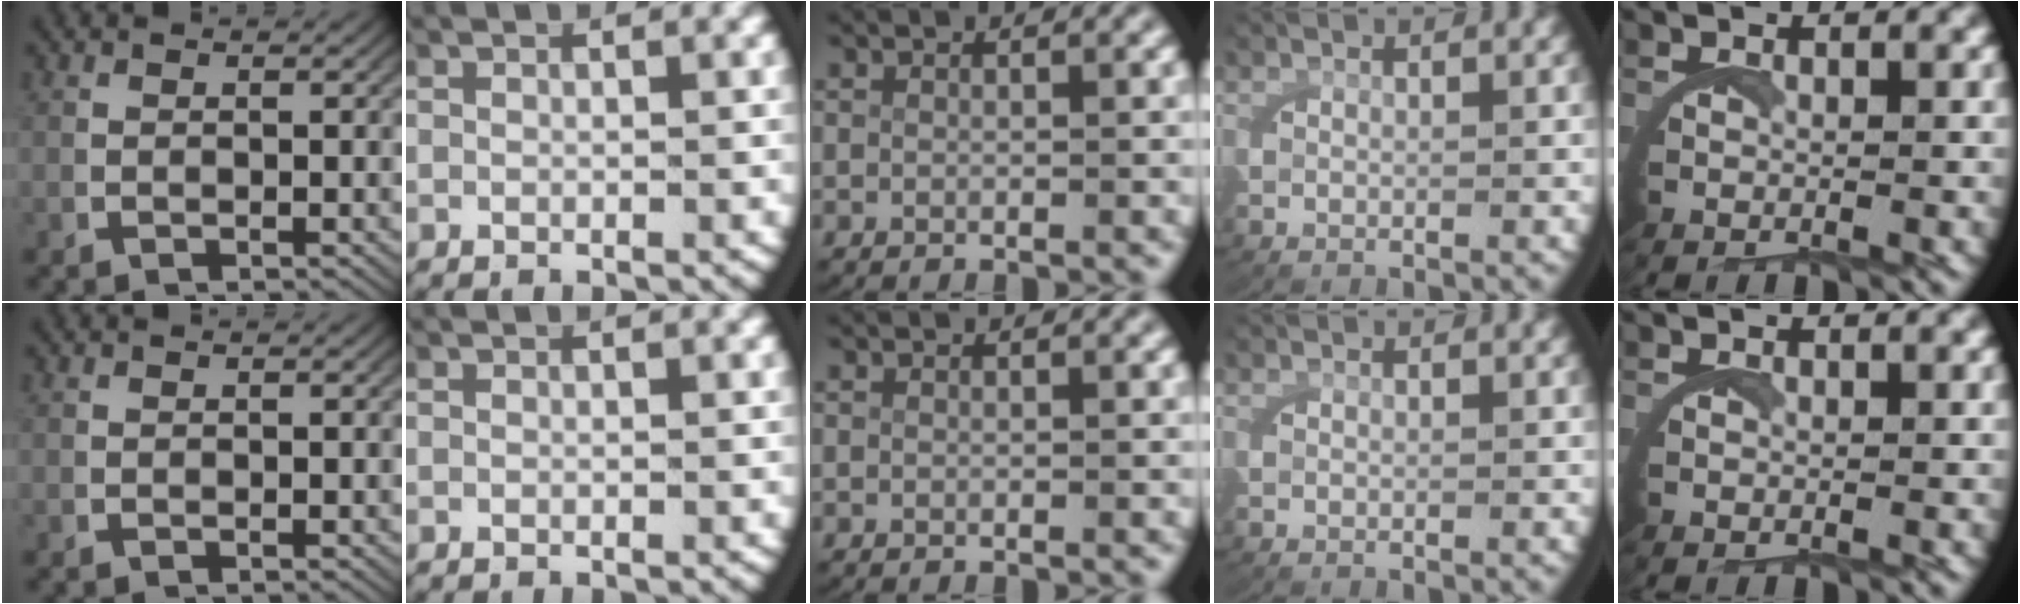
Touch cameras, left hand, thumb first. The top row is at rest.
{}